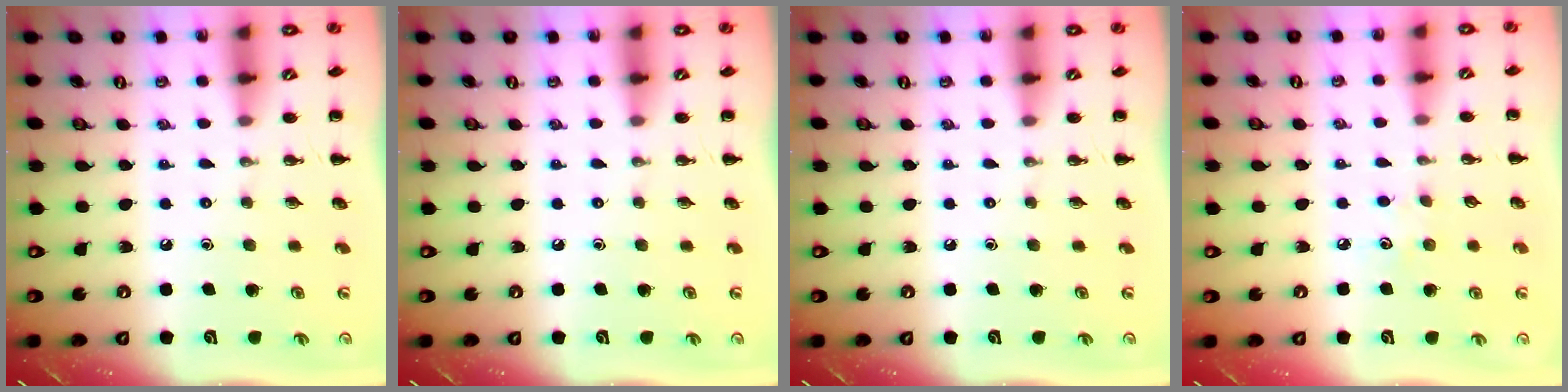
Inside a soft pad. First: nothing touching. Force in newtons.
{"total": 0.0}
{"total": 0.0}
{"total": 3.0, "press": 2.9, "slide": 0.8}